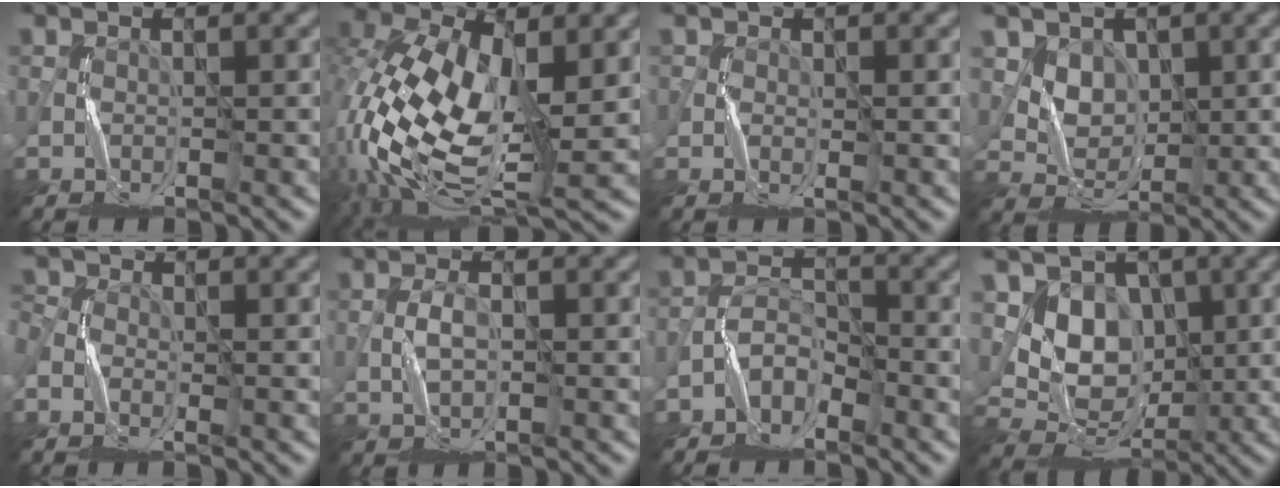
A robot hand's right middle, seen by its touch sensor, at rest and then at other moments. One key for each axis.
{"total": 13.6, "fx": -1.1, "fy": 7.8, "fz": 11.0, "tx": -0.259, "ty": -0.014, "tz": -0.019}
{"total": 0.6, "fx": 0.1, "fy": 0.3, "fz": 0.5, "tx": -0.007, "ty": 0.000, "tz": 0.000}
{"total": 3.7, "fx": 2.0, "fy": 2.8, "fz": 1.3, "tx": -0.037, "ty": -0.020, "tz": 0.059}
{"total": 2.9, "fx": -0.9, "fy": 1.9, "fz": 2.0, "tx": -0.046, "ty": 0.002, "tz": -0.018}
{"total": 1.3, "fx": 0.1, "fy": 0.5, "fz": 1.2, "tx": -0.028, "ty": 0.003, "tz": 0.001}
{"total": 2.3, "fx": -1.8, "fy": 1.2, "fz": 0.8, "tx": -0.012, "ty": 0.012, "tz": -0.041}
{"total": 6.1, "fx": 1.9, "fy": 4.9, "fz": 3.2, "tx": -0.059, "ty": -0.008, "tz": 0.031}